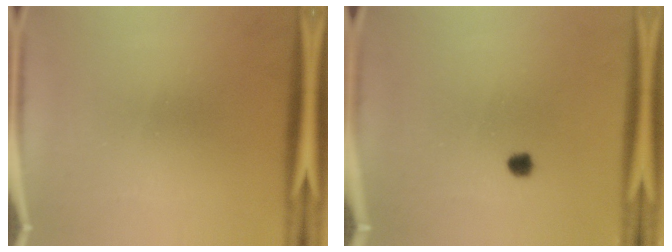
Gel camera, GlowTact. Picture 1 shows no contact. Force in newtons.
{"total": 1.9}